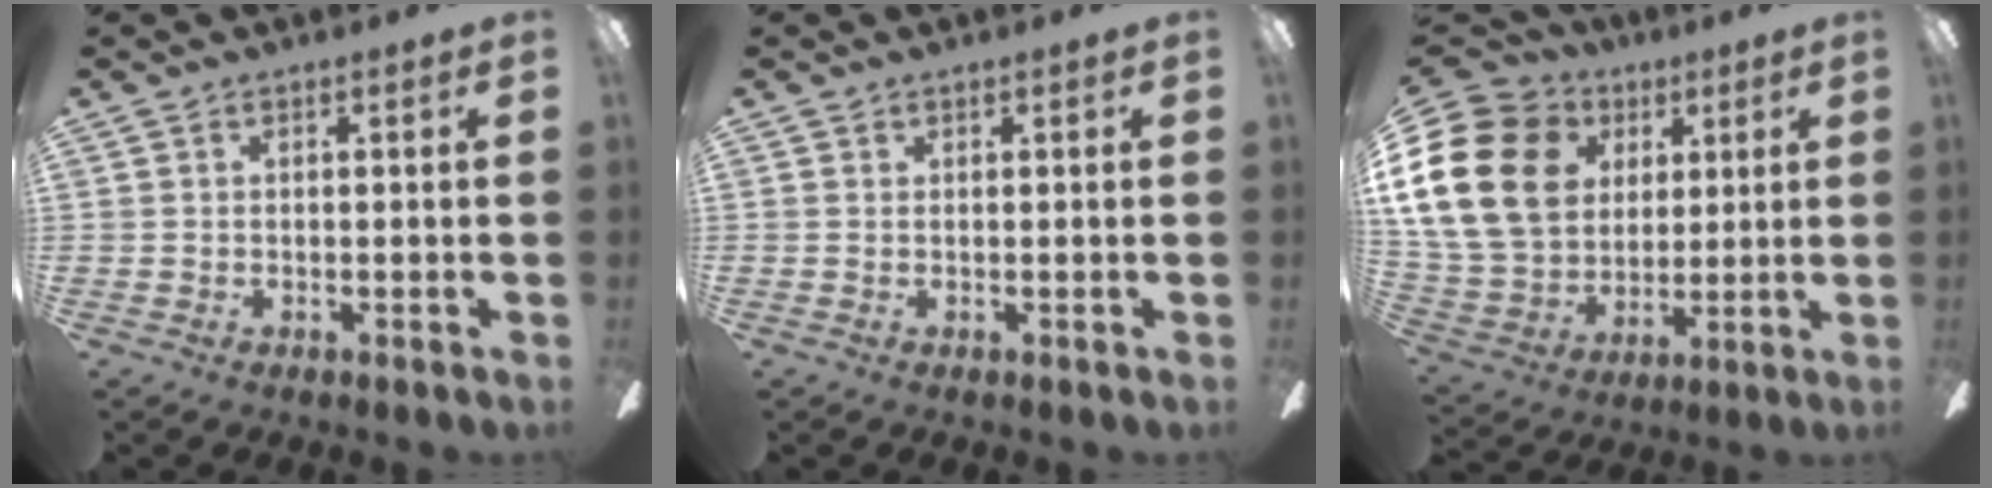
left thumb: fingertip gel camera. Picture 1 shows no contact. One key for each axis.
{"total": 0.0}
{"total": 23.7, "fx": 6.8, "fy": 18.1, "fz": 13.7, "tx": -0.286, "ty": -0.010, "tz": 0.132}